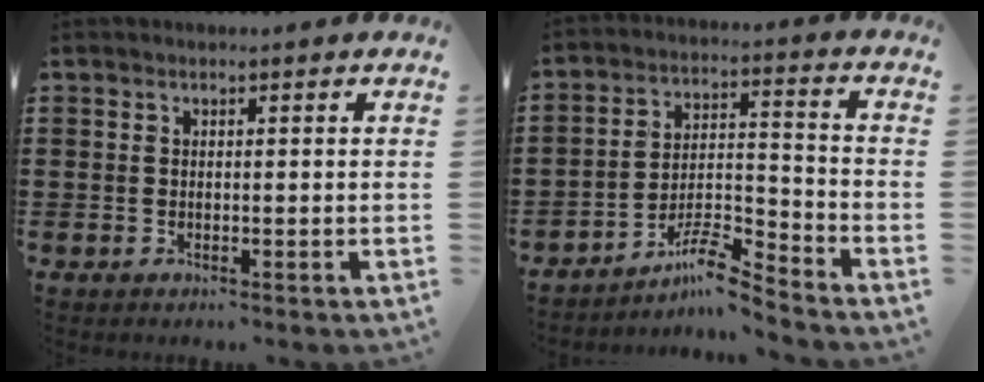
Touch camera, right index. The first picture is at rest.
{"total": 7.9, "force": [-6.7, 1.2, 4.0], "torque": [-0.075, 0.009, -0.129]}